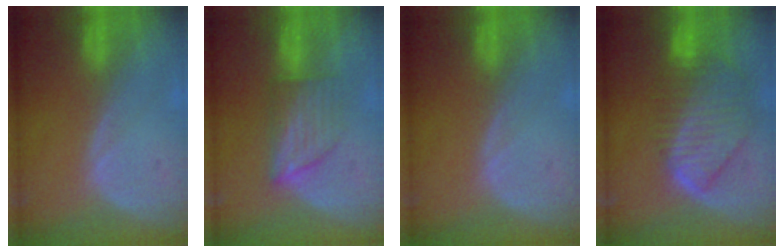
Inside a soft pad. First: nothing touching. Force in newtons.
{"total": 6.0, "press": 5.6, "slide": 2.2}
{"total": 0.0}
{"total": 9.7, "press": 8.5, "slide": 4.7}